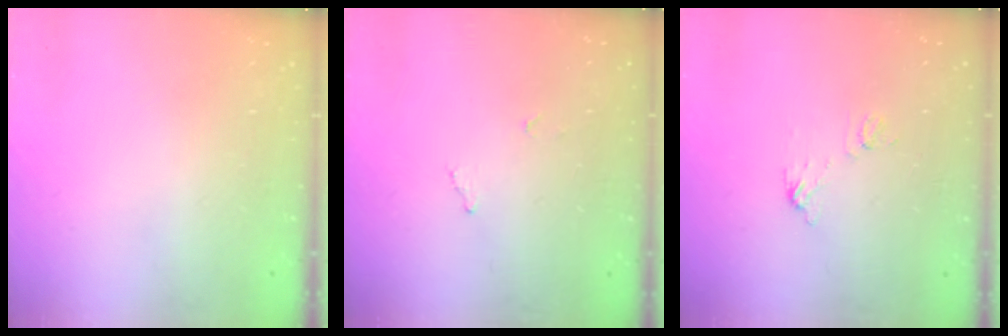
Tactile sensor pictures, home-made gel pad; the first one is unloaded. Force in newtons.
{"total": 6.4, "press": 6.4, "slide": 0.4}
{"total": 5.7, "press": 5.7, "slide": 0.4}